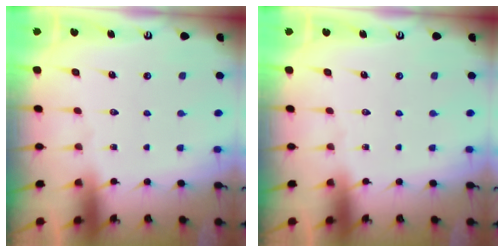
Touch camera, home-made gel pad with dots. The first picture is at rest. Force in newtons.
{"total": 0.0}